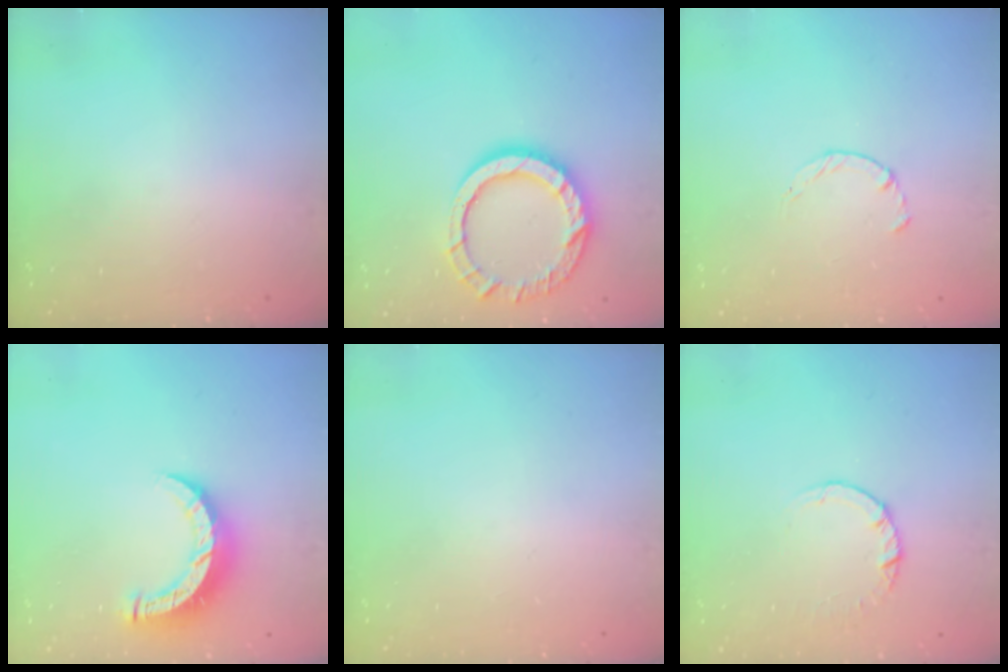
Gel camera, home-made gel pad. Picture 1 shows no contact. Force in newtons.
{"total": 12.9, "press": 12.8, "slide": 1.4}
{"total": 1.8, "press": 1.7, "slide": 0.3}
{"total": 8.9, "press": 8.9, "slide": 0.8}
{"total": 0.0}
{"total": 2.5, "press": 2.5, "slide": 0.2}